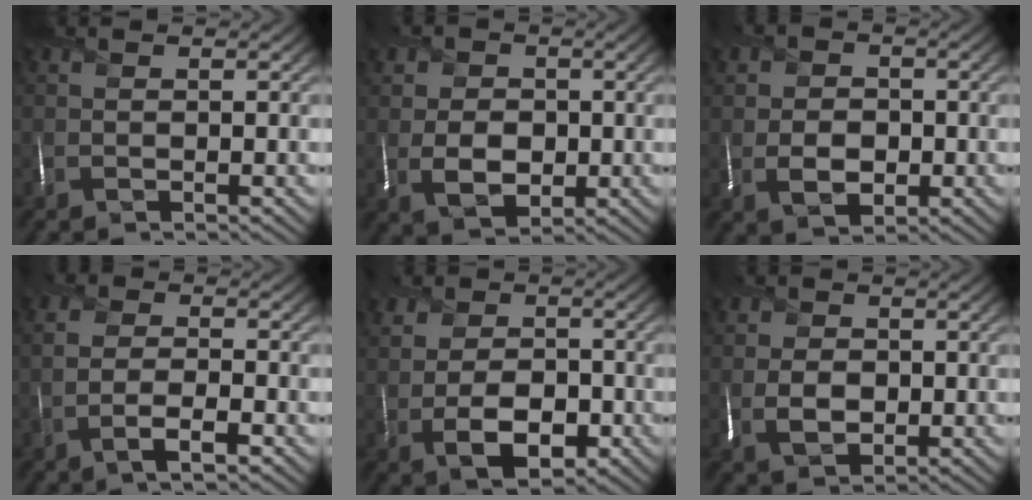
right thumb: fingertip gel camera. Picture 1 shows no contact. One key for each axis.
{"total": 6.1, "fx": -0.2, "fy": 5.0, "fz": 3.6, "tx": -0.069, "ty": -0.004, "tz": -0.015}
{"total": 4.8, "fx": -0.8, "fy": 3.8, "fz": 2.8, "tx": -0.042, "ty": -0.007, "tz": -0.020}
{"total": 4.2, "fx": -1.6, "fy": 1.8, "fz": 3.5, "tx": -0.068, "ty": -0.003, "tz": -0.035}
{"total": 9.0, "fx": -1.5, "fy": 6.5, "fz": 6.0, "tx": -0.092, "ty": -0.003, "tz": -0.040}
{"total": 4.6, "fx": -0.1, "fy": 3.7, "fz": 2.7, "tx": -0.053, "ty": -0.002, "tz": -0.005}